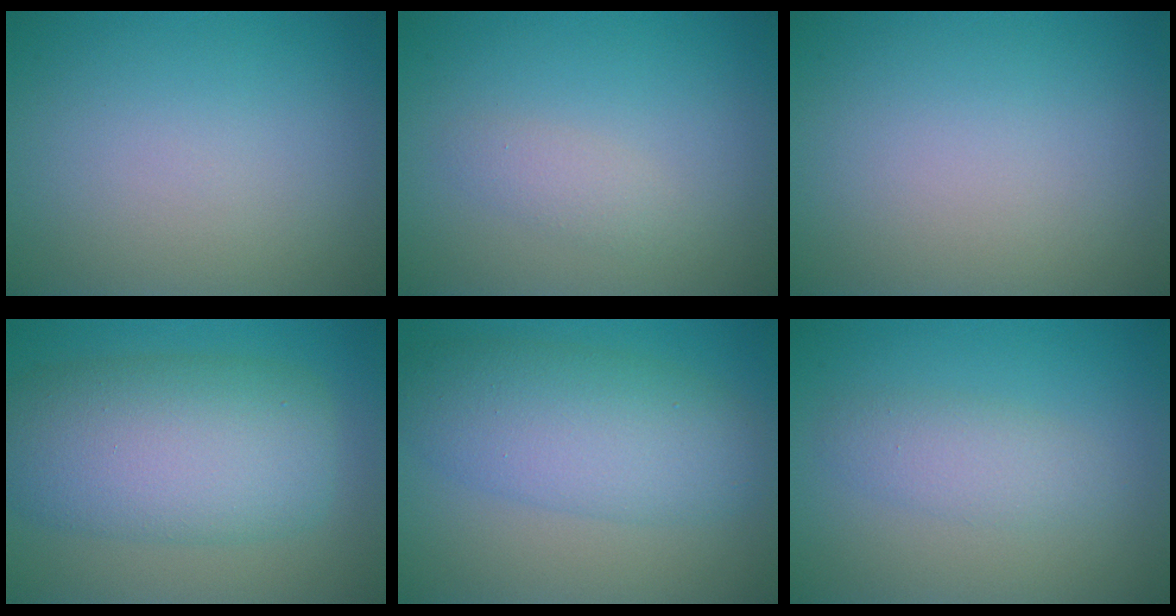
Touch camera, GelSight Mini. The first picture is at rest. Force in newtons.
{"total": 1.4, "press": 1.4, "slide": 0.1}
{"total": 0.0}
{"total": 10.0, "press": 9.9, "slide": 0.4}
{"total": 6.6, "press": 6.6, "slide": 0.2}
{"total": 2.3, "press": 2.3, "slide": 0.1}